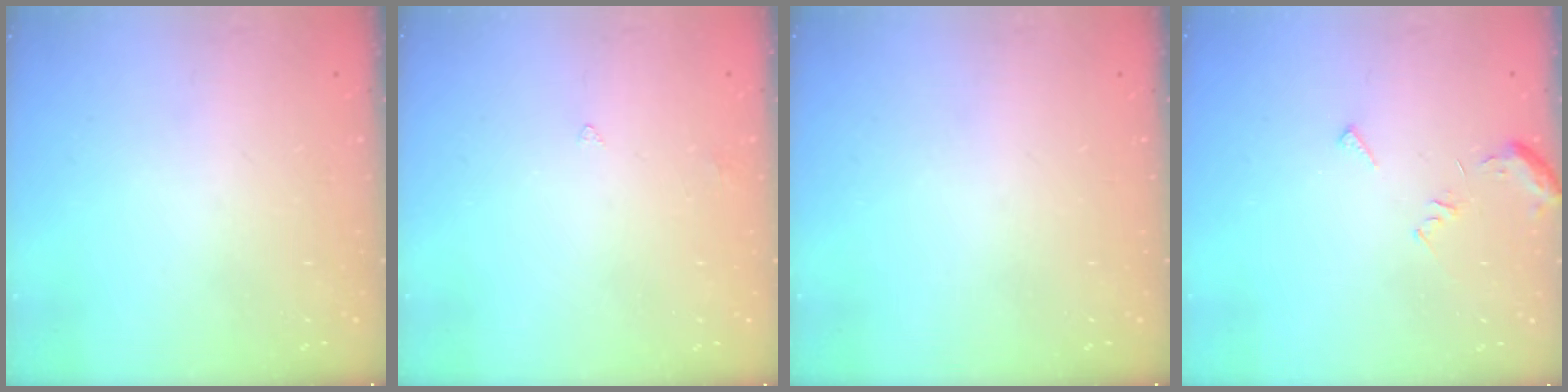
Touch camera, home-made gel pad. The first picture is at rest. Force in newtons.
{"total": 2.7, "press": 2.6, "slide": 0.5}
{"total": 0.0}
{"total": 5.8, "press": 5.8, "slide": 0.5}